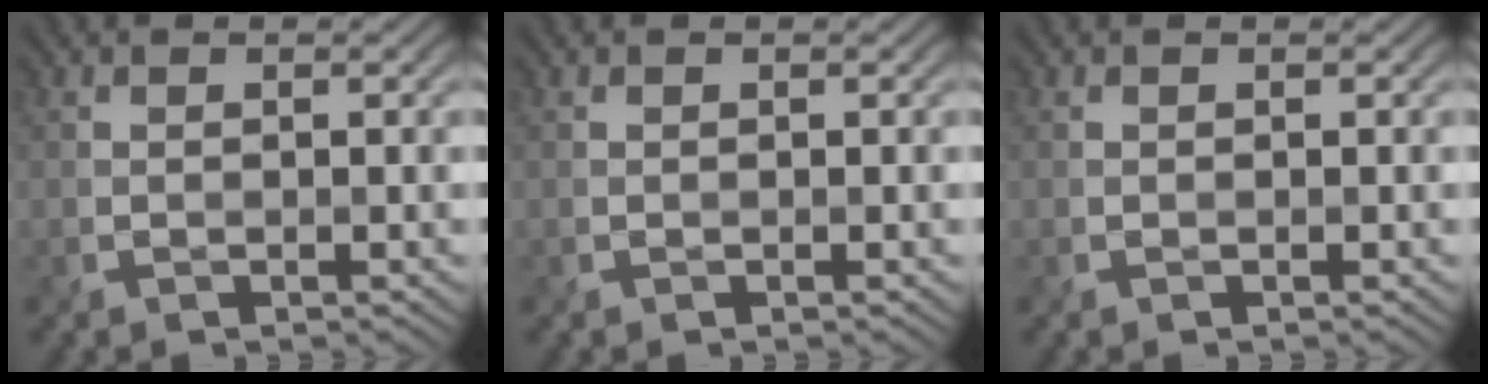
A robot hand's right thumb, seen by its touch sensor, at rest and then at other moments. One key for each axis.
{"total": 0.0}
{"total": 0.0}